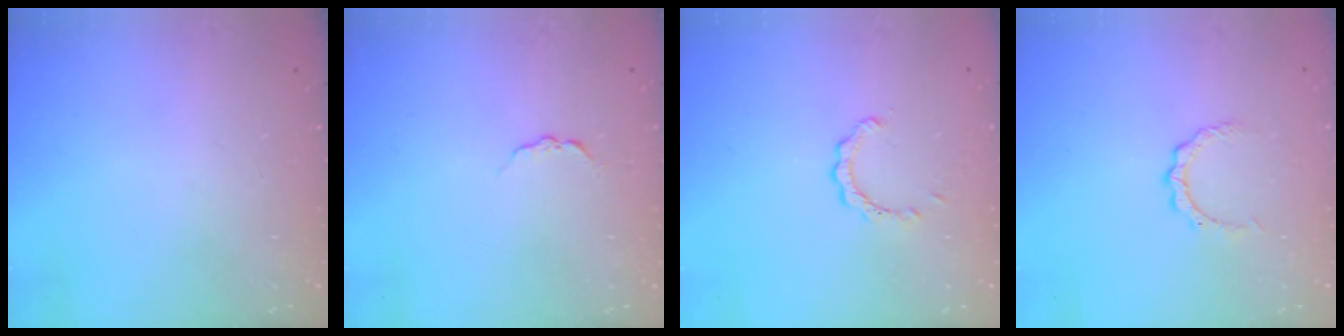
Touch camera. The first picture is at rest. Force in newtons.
{"total": 3.1, "press": 3.1, "slide": 0.3}
{"total": 2.1, "press": 2.1, "slide": 0.1}
{"total": 3.8, "press": 3.7, "slide": 0.3}